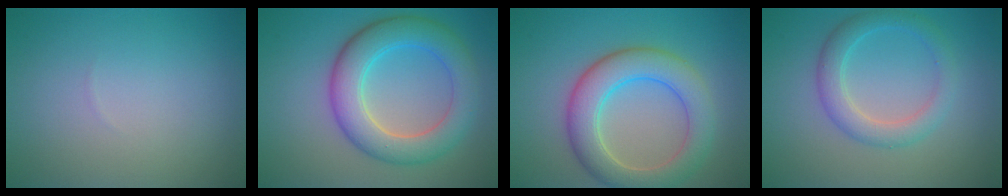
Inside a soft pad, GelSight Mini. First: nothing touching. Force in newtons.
{"total": 6.7, "press": 6.7, "slide": 0.5}
{"total": 6.3, "press": 6.3, "slide": 0.2}
{"total": 3.3, "press": 3.3, "slide": 0.1}